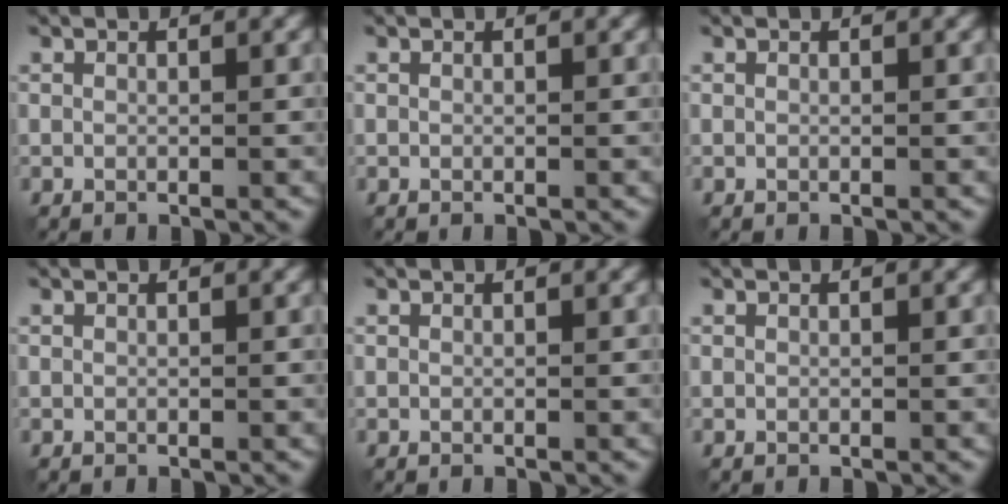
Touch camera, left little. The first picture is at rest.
{"total": 0.0}
{"total": 0.0}
{"total": 0.0}
{"total": 0.0}
{"total": 0.0}